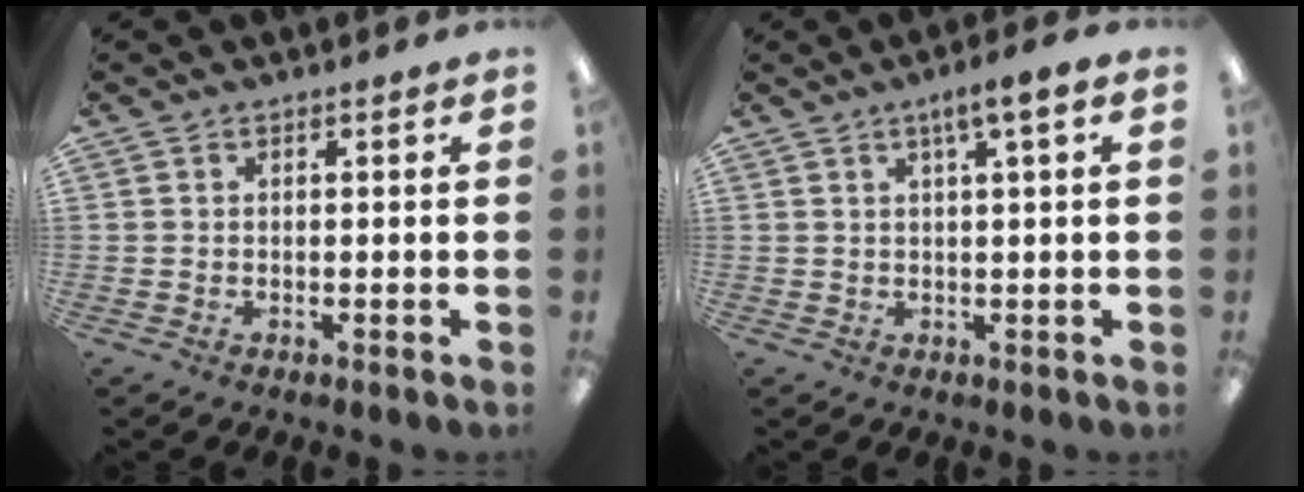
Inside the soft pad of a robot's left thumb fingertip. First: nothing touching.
{"total": 4.4, "force": [2.3, 0.5, 3.8], "torque": [-0.062, -0.005, 0.034]}